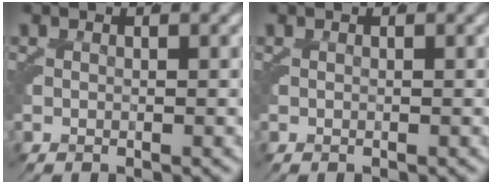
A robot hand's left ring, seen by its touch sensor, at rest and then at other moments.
{"total": 0.0}